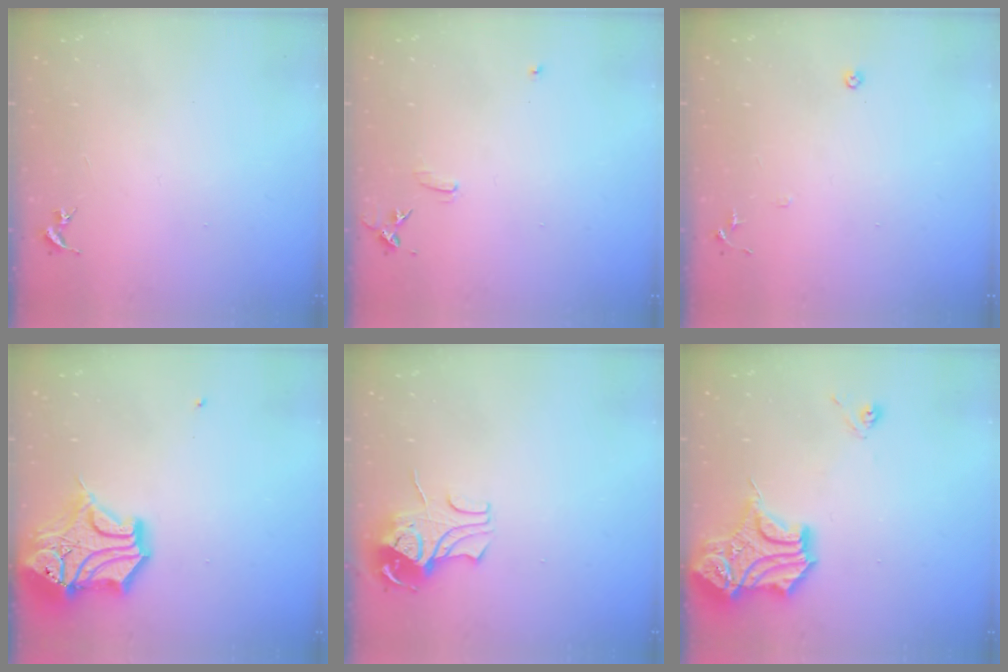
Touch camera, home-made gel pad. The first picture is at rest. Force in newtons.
{"total": 7.6, "press": 7.6, "slide": 0.7}
{"total": 6.1, "press": 6.1, "slide": 0.7}
{"total": 18.1, "press": 17.9, "slide": 2.4}
{"total": 9.0, "press": 8.9, "slide": 1.0}
{"total": 17.7, "press": 17.5, "slide": 2.7}